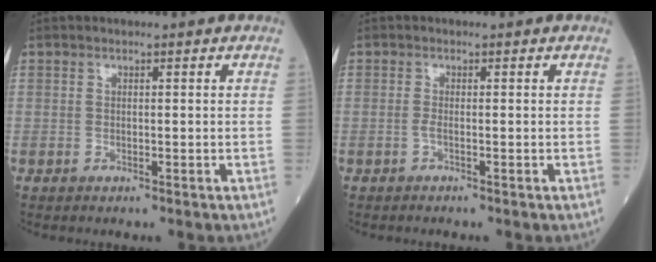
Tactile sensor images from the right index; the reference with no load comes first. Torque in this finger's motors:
{"motor_torque": [0.24, -0.07, 0.11, 0.03]}